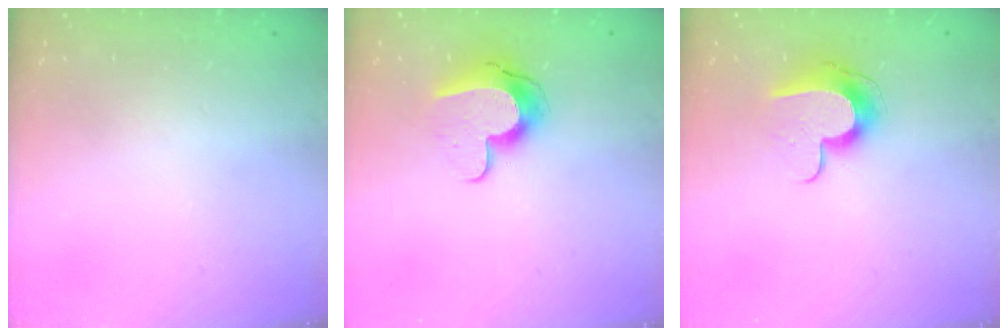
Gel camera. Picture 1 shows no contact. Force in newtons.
{"total": 11.2, "press": 11.2, "slide": 1.1}
{"total": 10.2, "press": 10.2, "slide": 0.1}